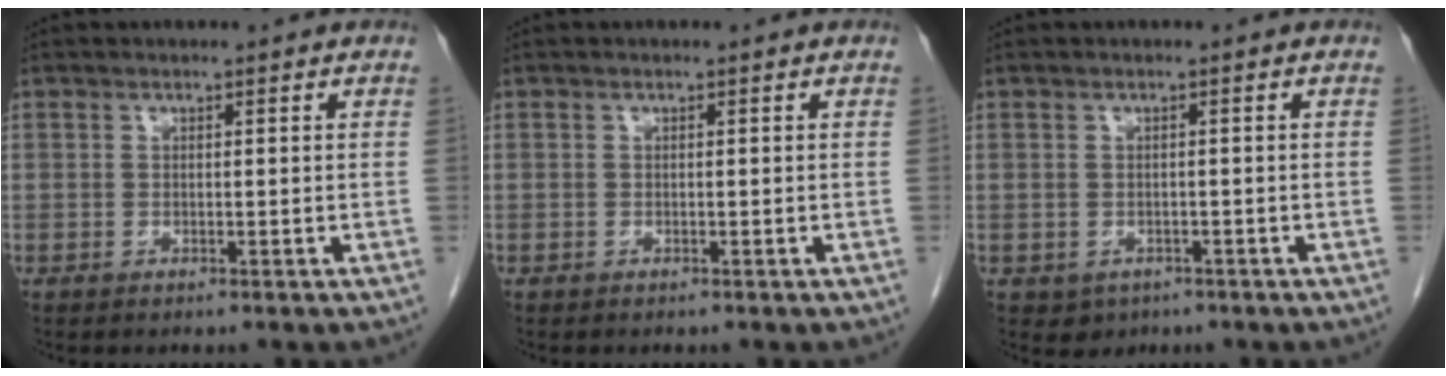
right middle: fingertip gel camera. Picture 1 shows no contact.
{"total": 0.0}
{"total": 2.4, "force": [-1.1, 2.1, 0.6], "torque": [-0.010, 0.004, -0.007]}